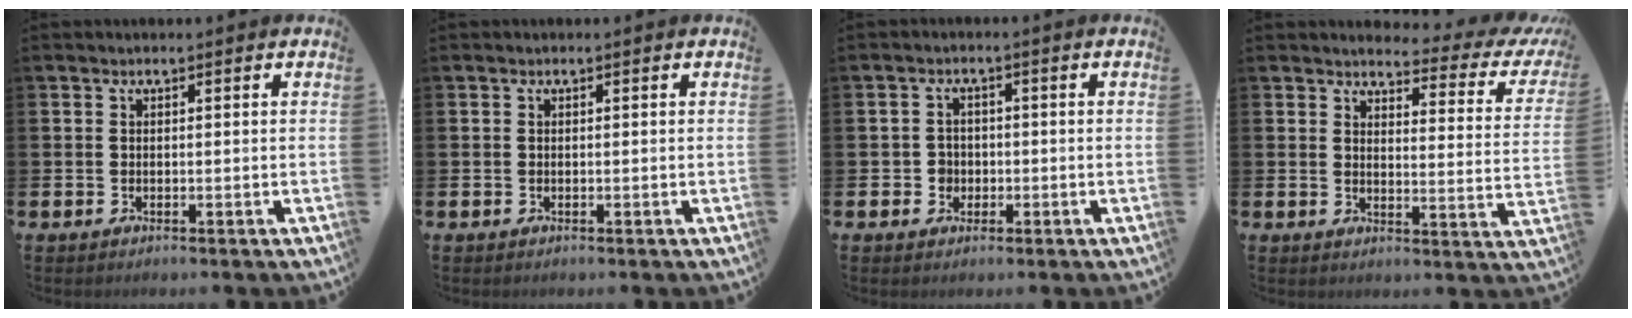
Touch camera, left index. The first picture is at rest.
{"total": 0.0}
{"total": 2.1, "force": [-0.5, 2.1, 0.2], "torque": [-0.007, 0.005, -0.017]}
{"total": 2.9, "force": [2.5, 0.9, 1.0], "torque": [-0.021, -0.031, 0.032]}